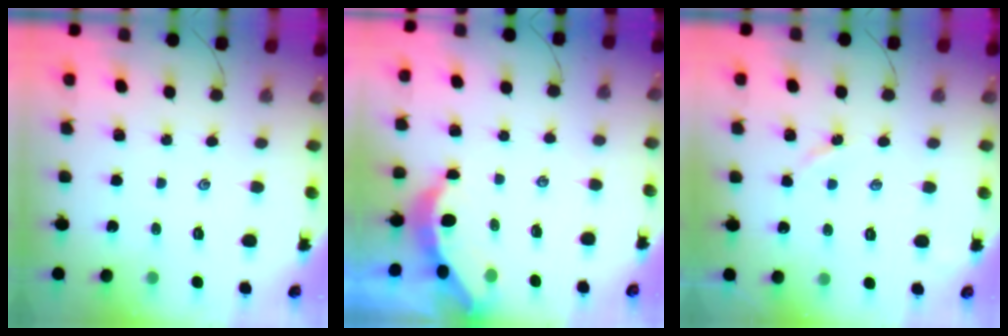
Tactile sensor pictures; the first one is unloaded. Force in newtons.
{"total": 3.9, "press": 3.9, "slide": 0.4}
{"total": 2.5, "press": 2.5, "slide": 0.3}